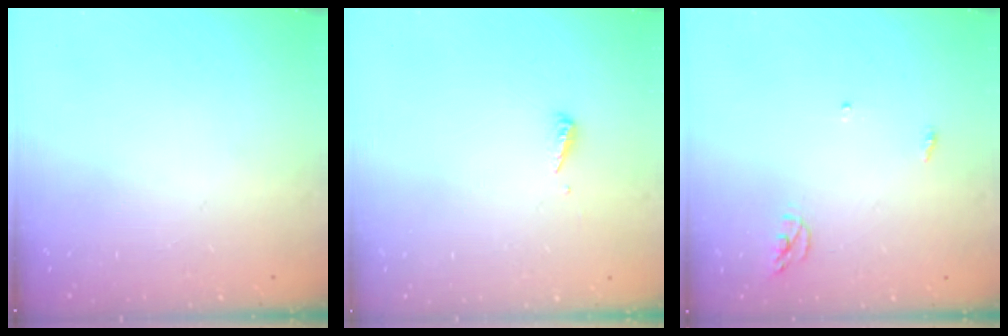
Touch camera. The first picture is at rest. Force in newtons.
{"total": 2.5, "press": 2.5, "slide": 0.1}
{"total": 3.6, "press": 3.6, "slide": 0.3}